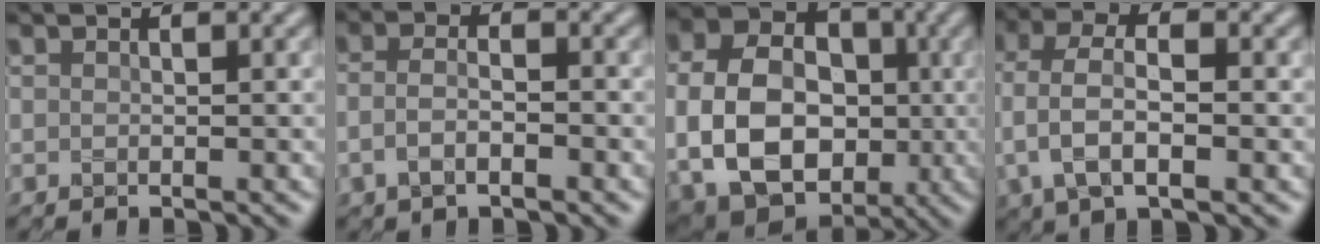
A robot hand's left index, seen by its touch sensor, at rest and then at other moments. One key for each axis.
{"total": 2.9, "fx": -1.0, "fy": 1.2, "fz": 2.4, "tx": -0.052, "ty": -0.001, "tz": -0.025}
{"total": 12.4, "fx": -1.2, "fy": 9.3, "fz": 8.1, "tx": -0.142, "ty": -0.015, "tz": -0.018}
{"total": 5.6, "fx": -0.6, "fy": 2.9, "fz": 4.8, "tx": -0.101, "ty": 0.006, "tz": -0.017}